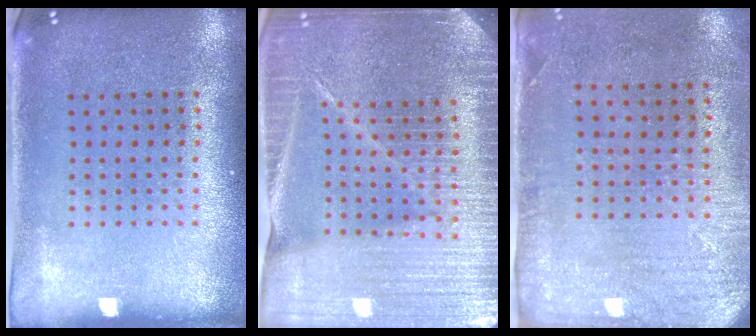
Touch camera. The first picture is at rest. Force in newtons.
{"total": 4.9, "press": 4.5, "slide": 2.1}
{"total": 2.9, "press": 2.3, "slide": 1.7}